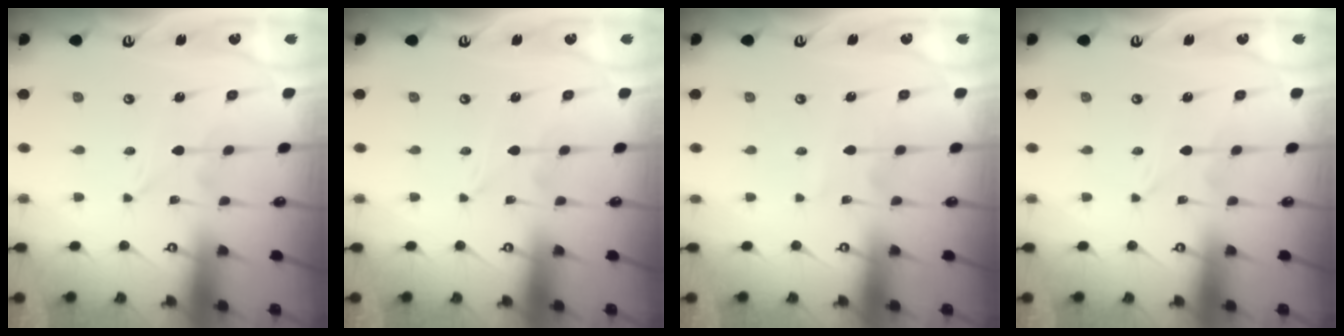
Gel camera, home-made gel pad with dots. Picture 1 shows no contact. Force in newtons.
{"total": 0.0}
{"total": 2.4, "press": 2.4, "slide": 0.3}
{"total": 0.0}